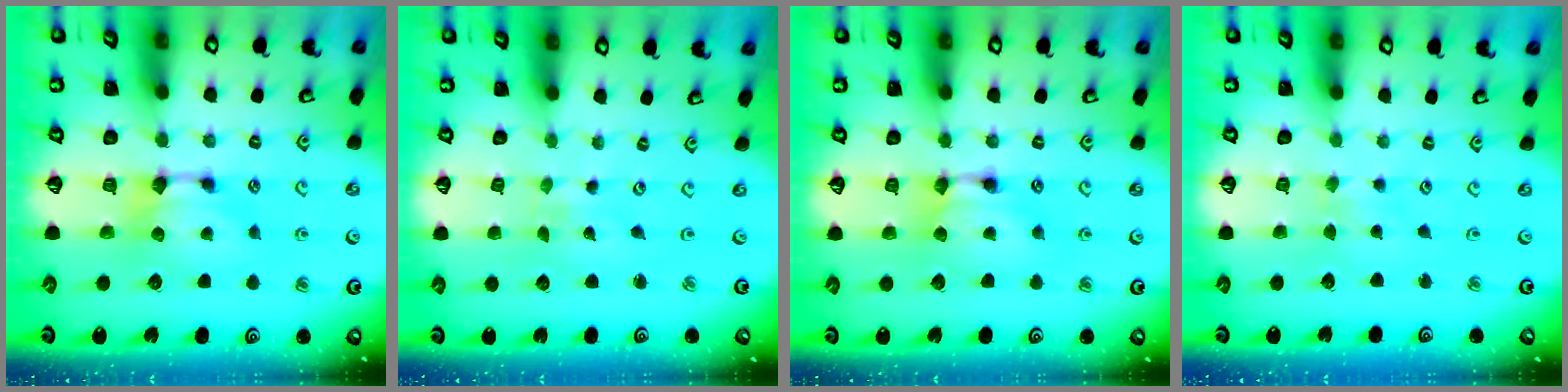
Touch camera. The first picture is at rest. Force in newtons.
{"total": 6.1, "press": 6.1, "slide": 0.3}
{"total": 1.7, "press": 1.7, "slide": 0.1}
{"total": 2.6, "press": 2.6, "slide": 0.0}